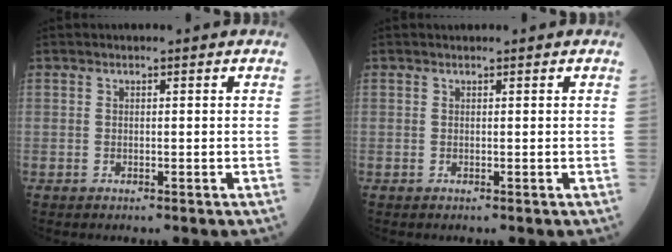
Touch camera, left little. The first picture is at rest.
{"total": 0.0}